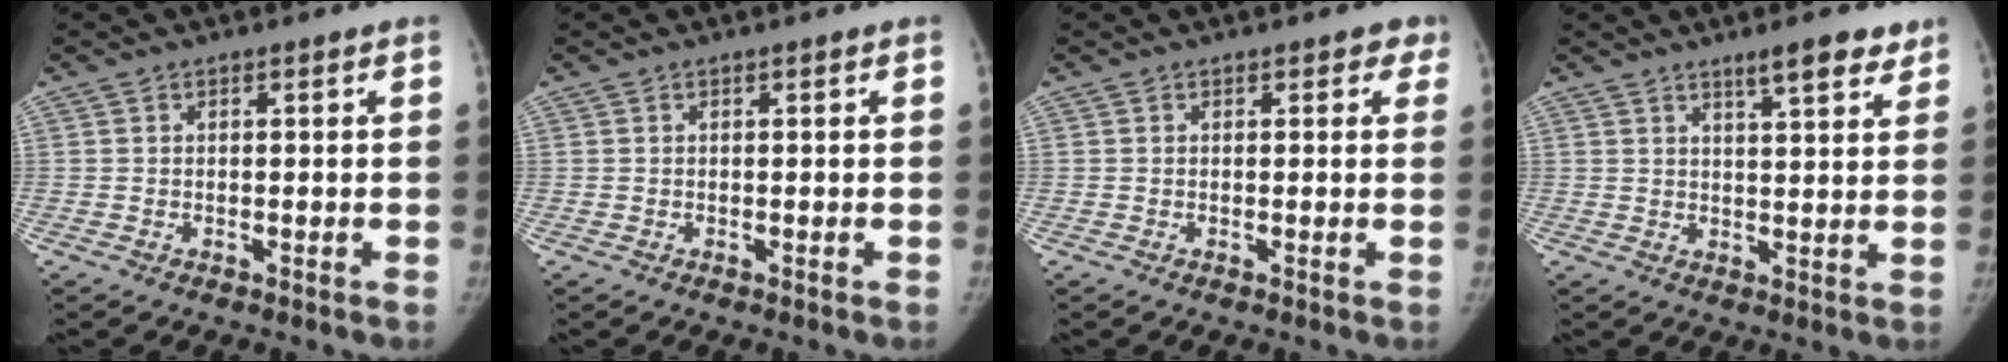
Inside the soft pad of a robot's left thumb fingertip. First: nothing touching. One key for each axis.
{"total": 0.0}
{"total": 2.1, "fx": 1.2, "fy": 1.4, "fz": 1.0, "tx": 0.017, "ty": 0.000, "tz": 0.005}
{"total": 6.6, "fx": 4.7, "fy": 1.5, "fz": 4.4, "tx": -0.047, "ty": -0.027, "tz": 0.068}